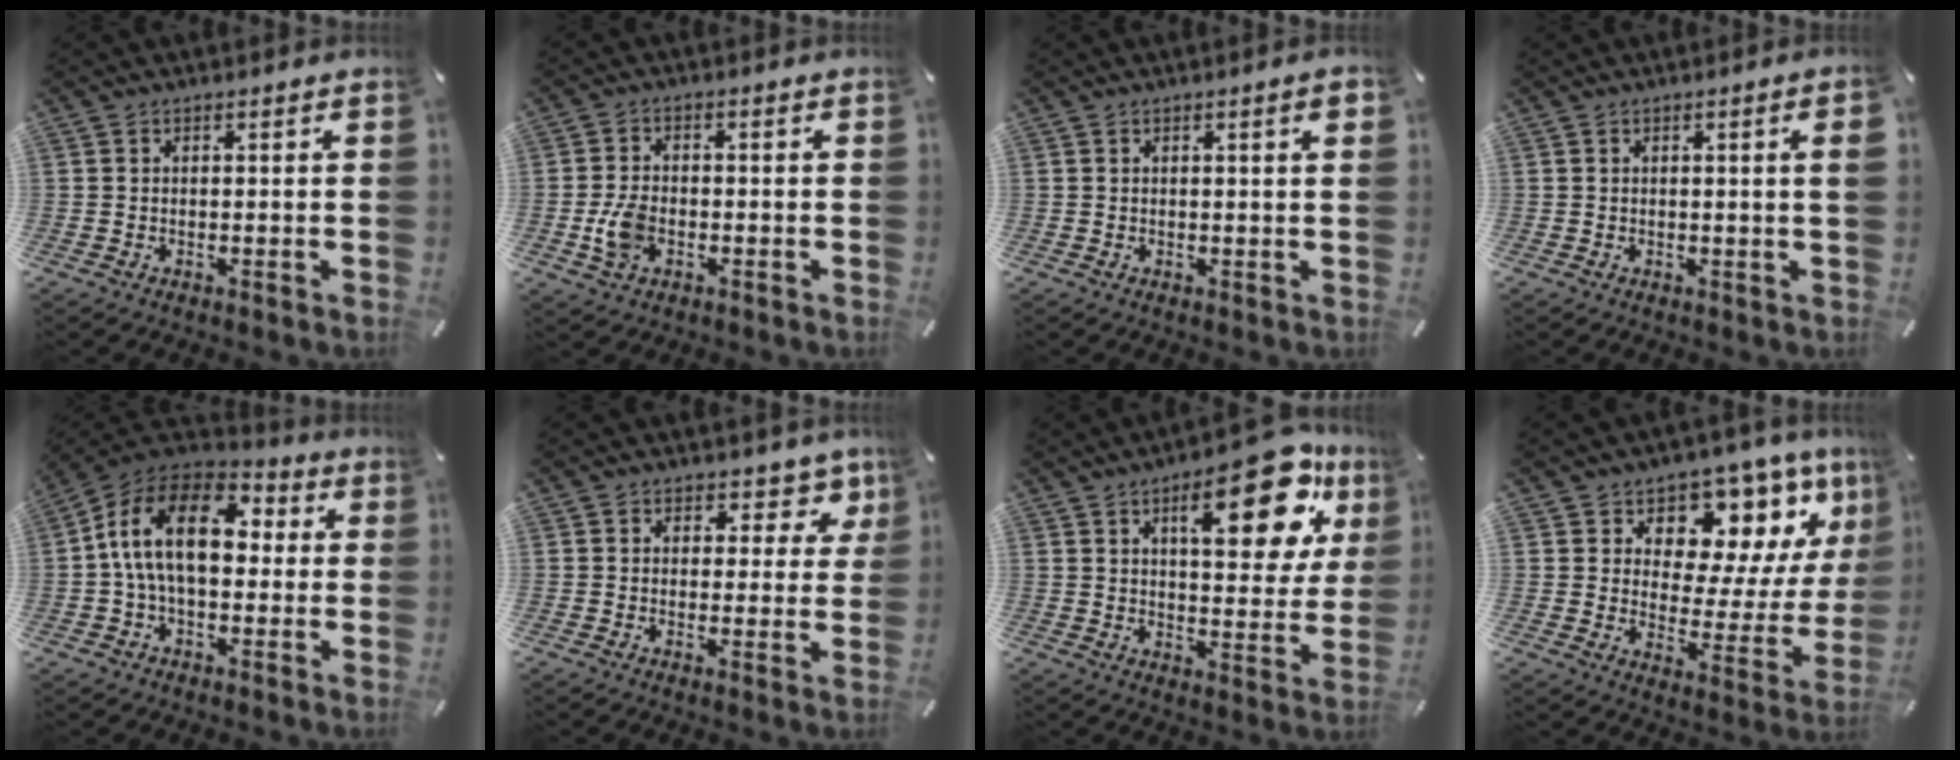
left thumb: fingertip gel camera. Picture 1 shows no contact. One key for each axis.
{"total": 6.0, "fx": -1.5, "fy": 4.1, "fz": 4.1, "tx": -0.094, "ty": 0.003, "tz": -0.030}
{"total": 2.7, "fx": 0.8, "fy": 0.3, "fz": 2.6, "tx": -0.041, "ty": 0.000, "tz": 0.010}
{"total": 3.1, "fx": 0.4, "fy": 0.0, "fz": 3.0, "tx": -0.045, "ty": -0.005, "tz": 0.003}
{"total": 16.6, "fx": 1.8, "fy": 10.1, "fz": 13.0, "tx": -0.262, "ty": 0.011, "tz": 0.030}
{"total": 6.0, "fx": 3.4, "fy": 4.2, "fz": 2.6, "tx": -0.012, "ty": -0.025, "tz": 0.052}
{"total": 22.1, "fx": 10.5, "fy": 9.1, "fz": 17.2, "tx": -0.234, "ty": -0.046, "tz": 0.159}
{"total": 9.4, "fx": 6.4, "fy": 6.3, "fz": 2.5, "tx": -0.023, "ty": -0.082, "tz": 0.107}